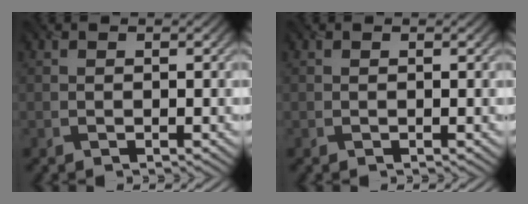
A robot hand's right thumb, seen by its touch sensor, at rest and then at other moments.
{"total": 0.0}